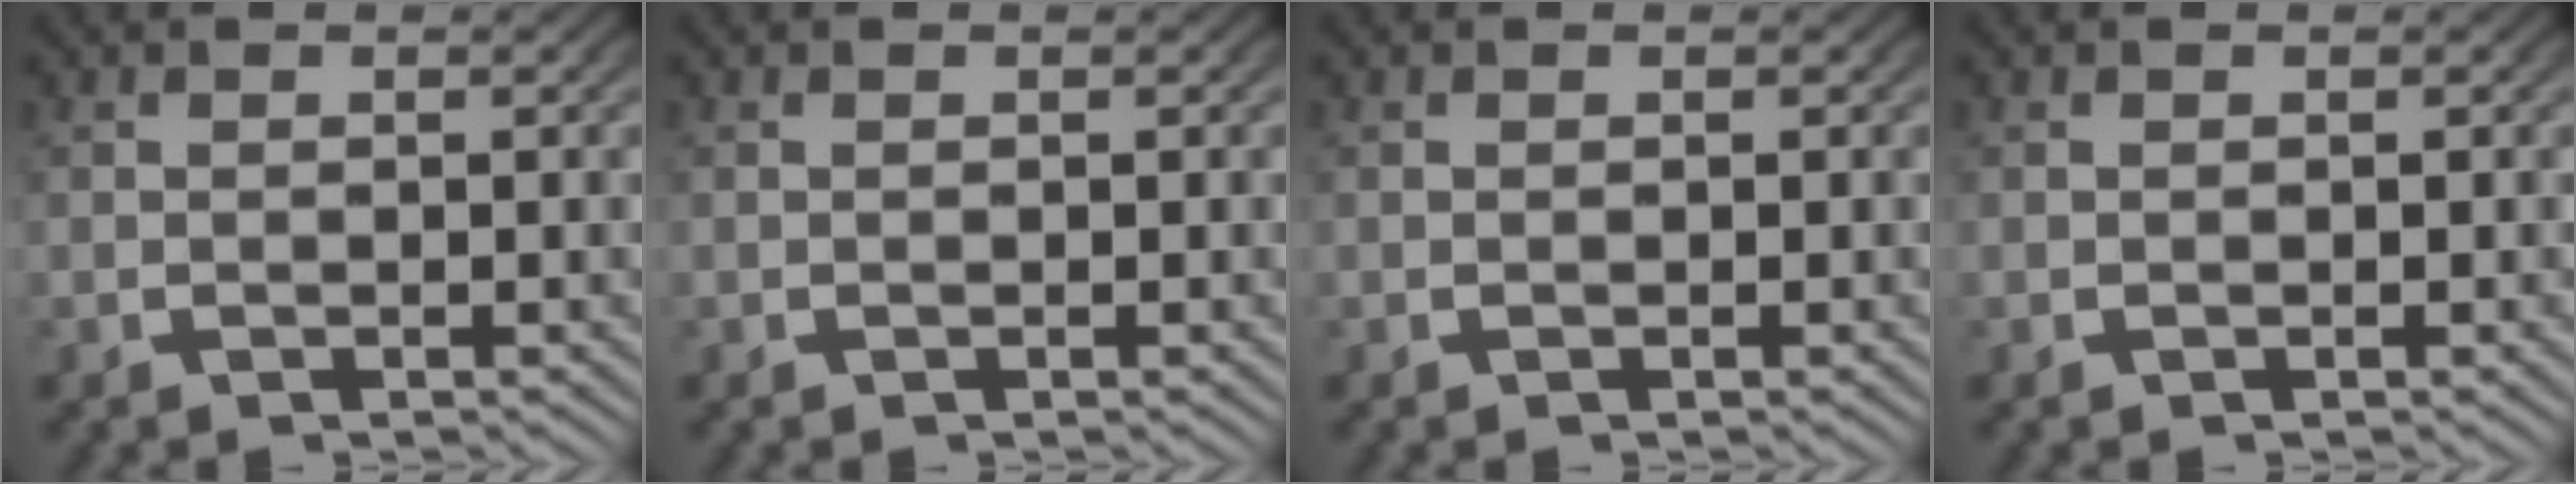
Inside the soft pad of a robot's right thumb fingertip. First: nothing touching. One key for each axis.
{"total": 0.0}
{"total": 0.0}
{"total": 0.0}